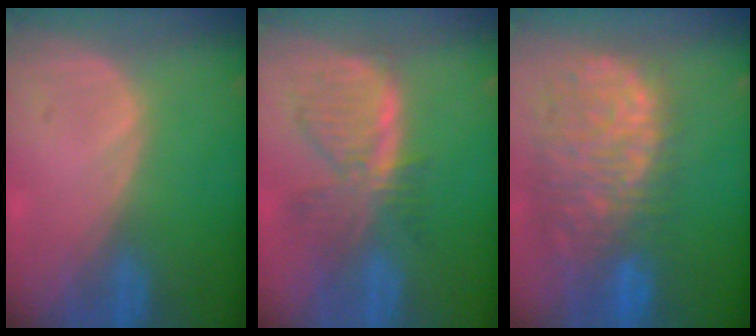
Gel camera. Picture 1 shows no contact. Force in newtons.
{"total": 7.7, "press": 6.9, "slide": 3.3}
{"total": 13.1, "press": 10.8, "slide": 7.3}